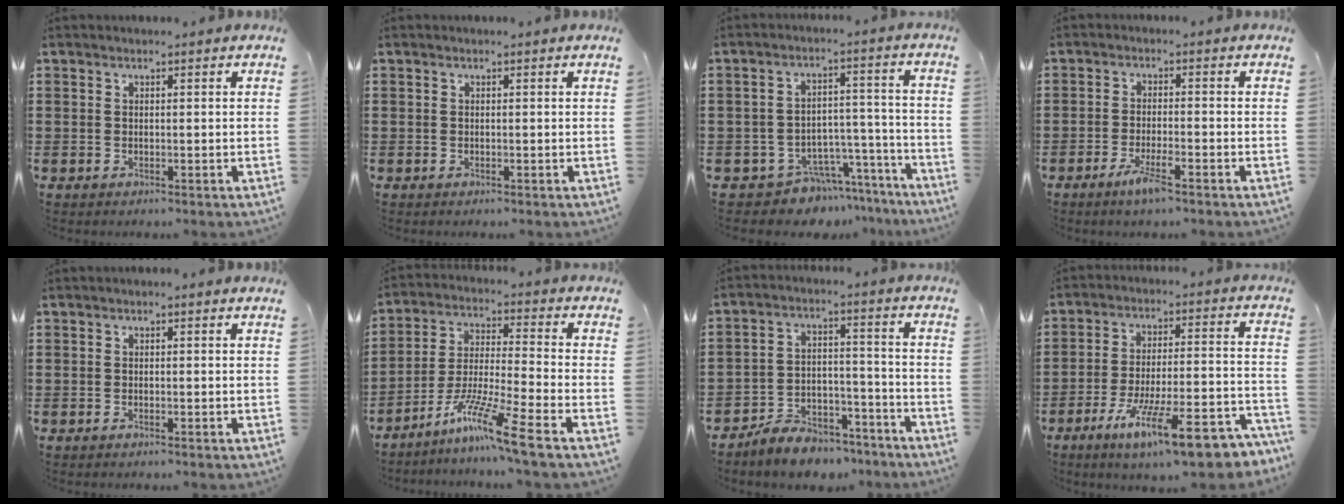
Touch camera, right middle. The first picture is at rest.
{"total": 0.0}
{"total": 7.2, "force": [-6.5, 2.8, 1.3], "torque": [-0.019, 0.032, -0.120]}
{"total": 4.0, "force": [-2.6, 0.3, 3.0], "torque": [-0.061, -0.005, -0.048]}
{"total": 0.5, "force": [-0.1, -0.1, 0.5], "torque": [-0.007, -0.002, -0.003]}
{"total": 10.2, "force": [-7.2, 0.0, 7.2], "torque": [-0.148, -0.008, -0.145]}
{"total": 7.0, "force": [-6.6, 1.8, 1.3], "torque": [-0.021, 0.023, -0.129]}
{"total": 14.3, "force": [-10.0, 2.3, 10.0], "torque": [-0.159, 0.032, -0.173]}